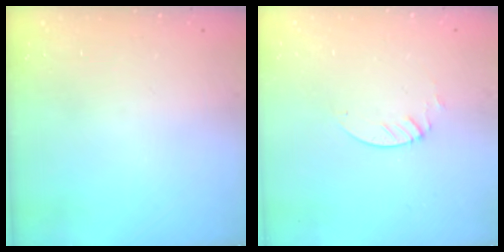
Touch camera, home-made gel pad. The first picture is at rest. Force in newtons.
{"total": 1.3, "press": 1.3, "slide": 0.1}